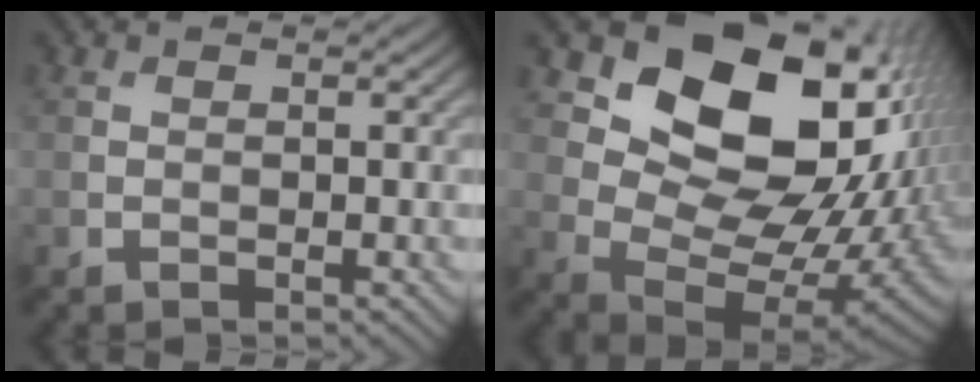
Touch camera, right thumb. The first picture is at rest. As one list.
[{"total": 15.7, "force": [5.8, 10.6, 10.0], "torque": [-0.152, 0.000, 0.111]}]